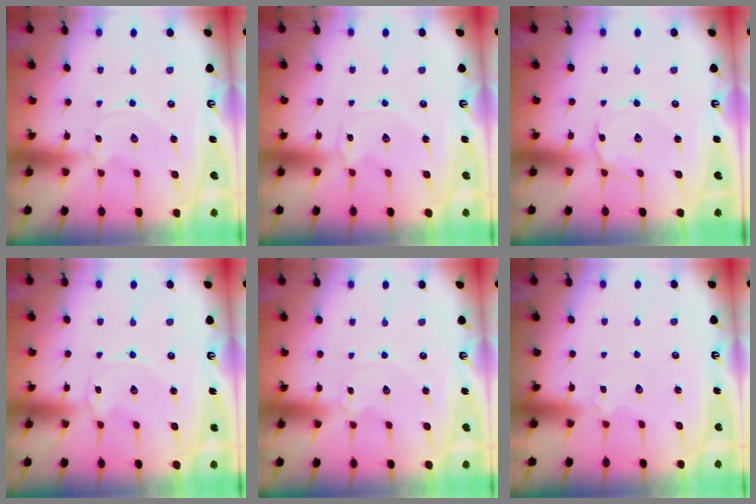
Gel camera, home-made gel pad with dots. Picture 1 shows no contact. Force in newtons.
{"total": 0.0}
{"total": 2.1, "press": 2.0, "slide": 0.2}
{"total": 2.0, "press": 2.0, "slide": 0.2}
{"total": 0.6, "press": 0.5, "slide": 0.1}
{"total": 2.1, "press": 2.0, "slide": 0.6}